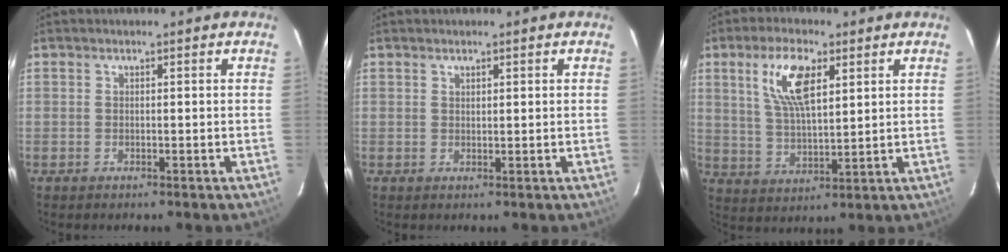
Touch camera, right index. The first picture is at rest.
{"total": 0.9, "force": [0.7, 0.3, 0.5], "torque": [-0.007, 0.002, 0.013]}
{"total": 10.2, "force": [4.4, 3.9, 8.3], "torque": [-0.164, 0.010, 0.087]}